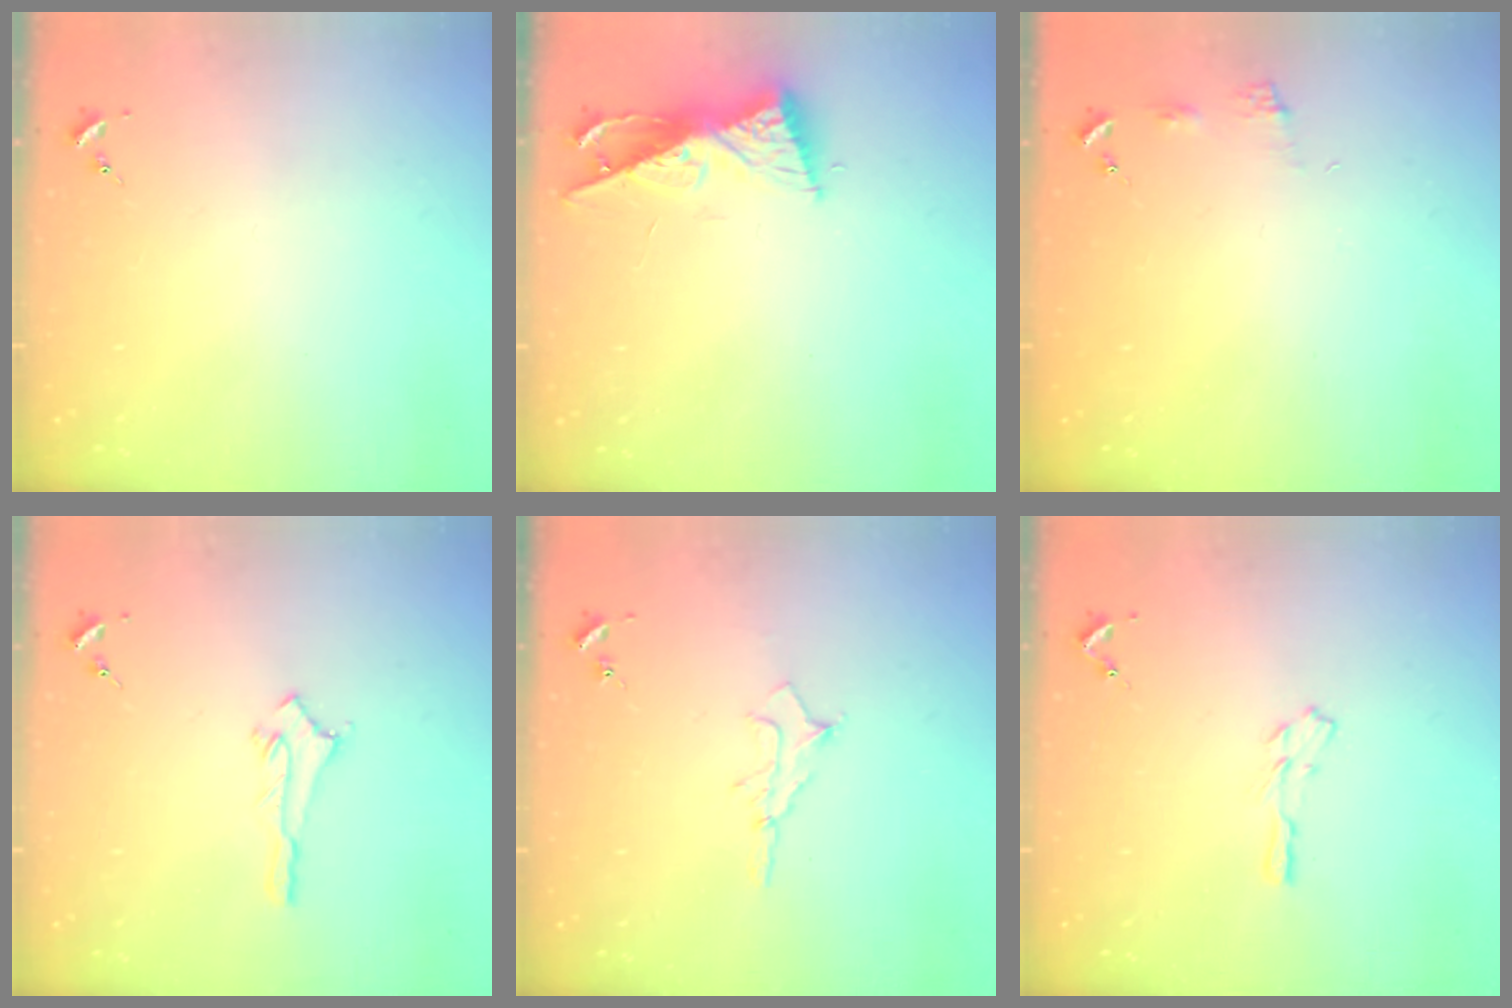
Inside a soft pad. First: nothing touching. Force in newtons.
{"total": 8.7, "press": 8.7, "slide": 0.6}
{"total": 5.1, "press": 5.0, "slide": 0.7}
{"total": 2.8, "press": 2.8, "slide": 0.3}
{"total": 6.2, "press": 6.1, "slide": 0.8}
{"total": 3.5, "press": 3.5, "slide": 0.4}